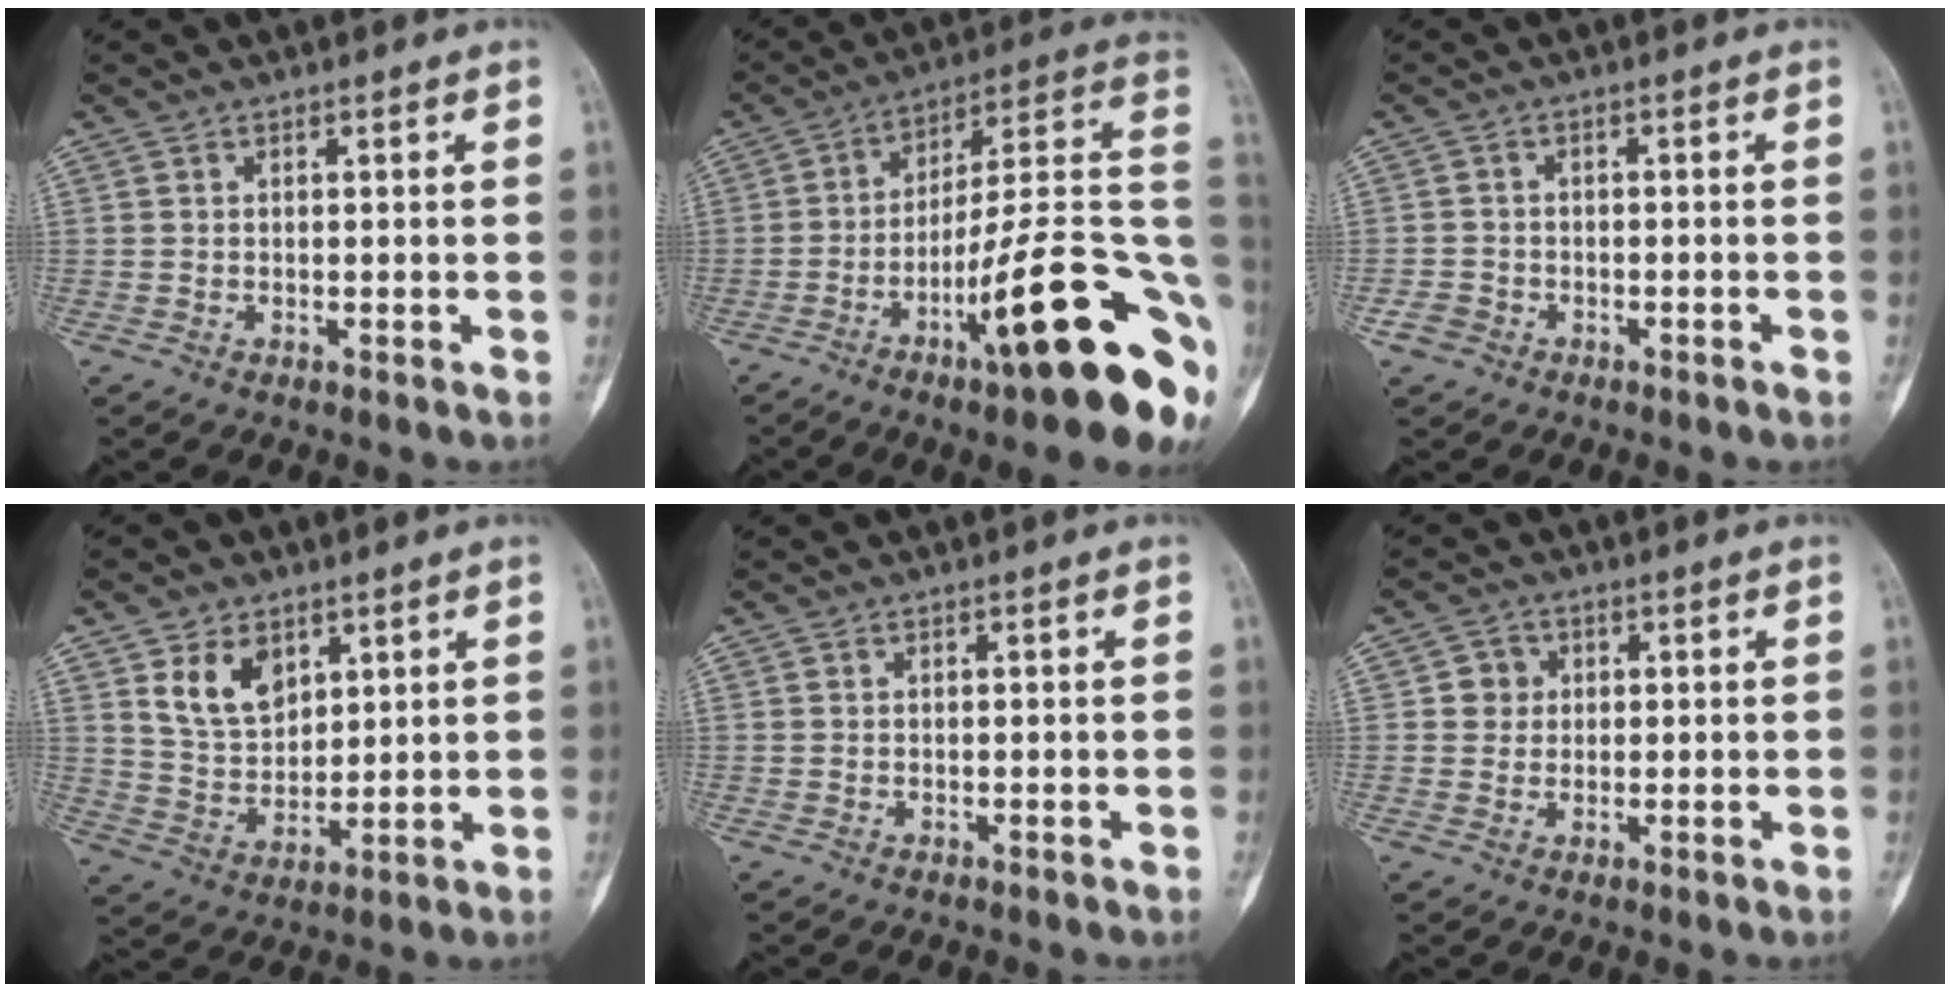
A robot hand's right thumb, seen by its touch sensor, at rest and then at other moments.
{"total": 25.5, "force": [-8.7, 4.6, 23.5], "torque": [-0.276, 0.036, -0.126]}
{"total": 2.5, "force": [-1.5, 1.9, 0.5], "torque": [-0.008, 0.011, -0.029]}
{"total": 9.2, "force": [4.6, 6.1, 5.2], "torque": [-0.071, -0.031, 0.097]}
{"total": 0.0}
{"total": 3.4, "force": [0.6, 3.3, 0.7], "torque": [0.013, 0.004, 0.005]}